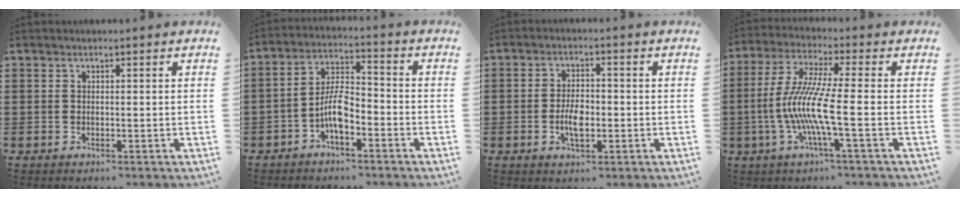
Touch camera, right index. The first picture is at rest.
{"total": 6.4, "force": [-2.8, 2.6, 5.2], "torque": [-0.116, 0.007, -0.061]}
{"total": 4.6, "force": [-1.0, 2.2, 3.9], "torque": [-0.077, 0.003, -0.017]}
{"total": 9.7, "force": [-2.6, 0.3, 9.4], "torque": [-0.211, -0.019, -0.062]}